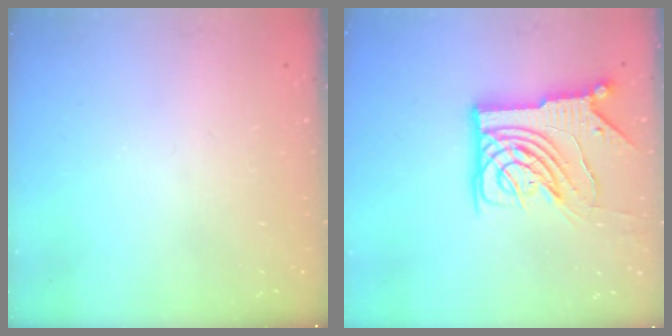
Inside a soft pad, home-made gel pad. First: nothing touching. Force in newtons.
{"total": 14.1, "press": 14.0, "slide": 1.8}